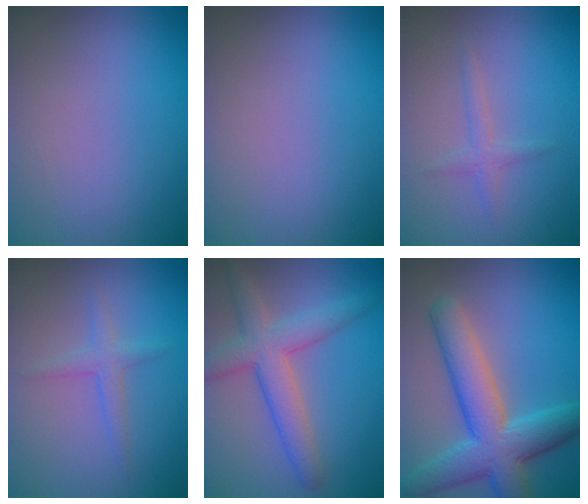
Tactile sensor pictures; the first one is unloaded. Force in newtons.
{"total": 0.0}
{"total": 1.5, "press": 1.5, "slide": 0.0}
{"total": 1.8, "press": 1.8, "slide": 0.1}
{"total": 5.4, "press": 5.4, "slide": 0.3}
{"total": 8.5, "press": 8.5, "slide": 0.3}